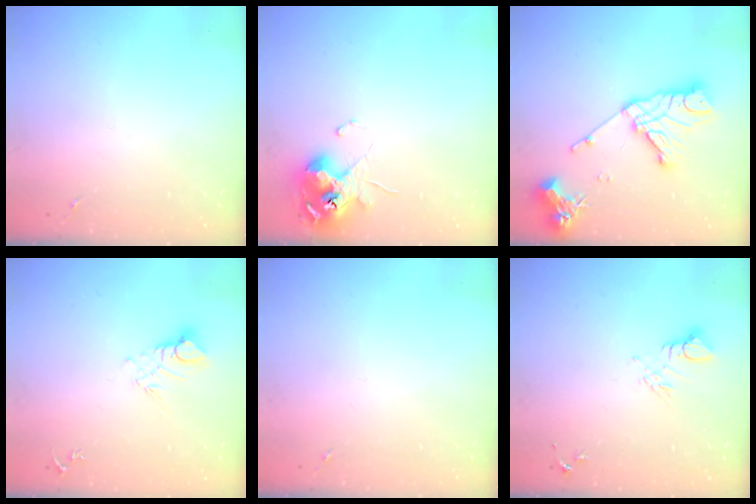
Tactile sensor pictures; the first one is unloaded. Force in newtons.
{"total": 11.8, "press": 11.7, "slide": 1.1}
{"total": 17.2, "press": 17.1, "slide": 1.8}
{"total": 6.2, "press": 6.2, "slide": 0.5}
{"total": 0.0}
{"total": 6.6, "press": 6.6, "slide": 0.5}